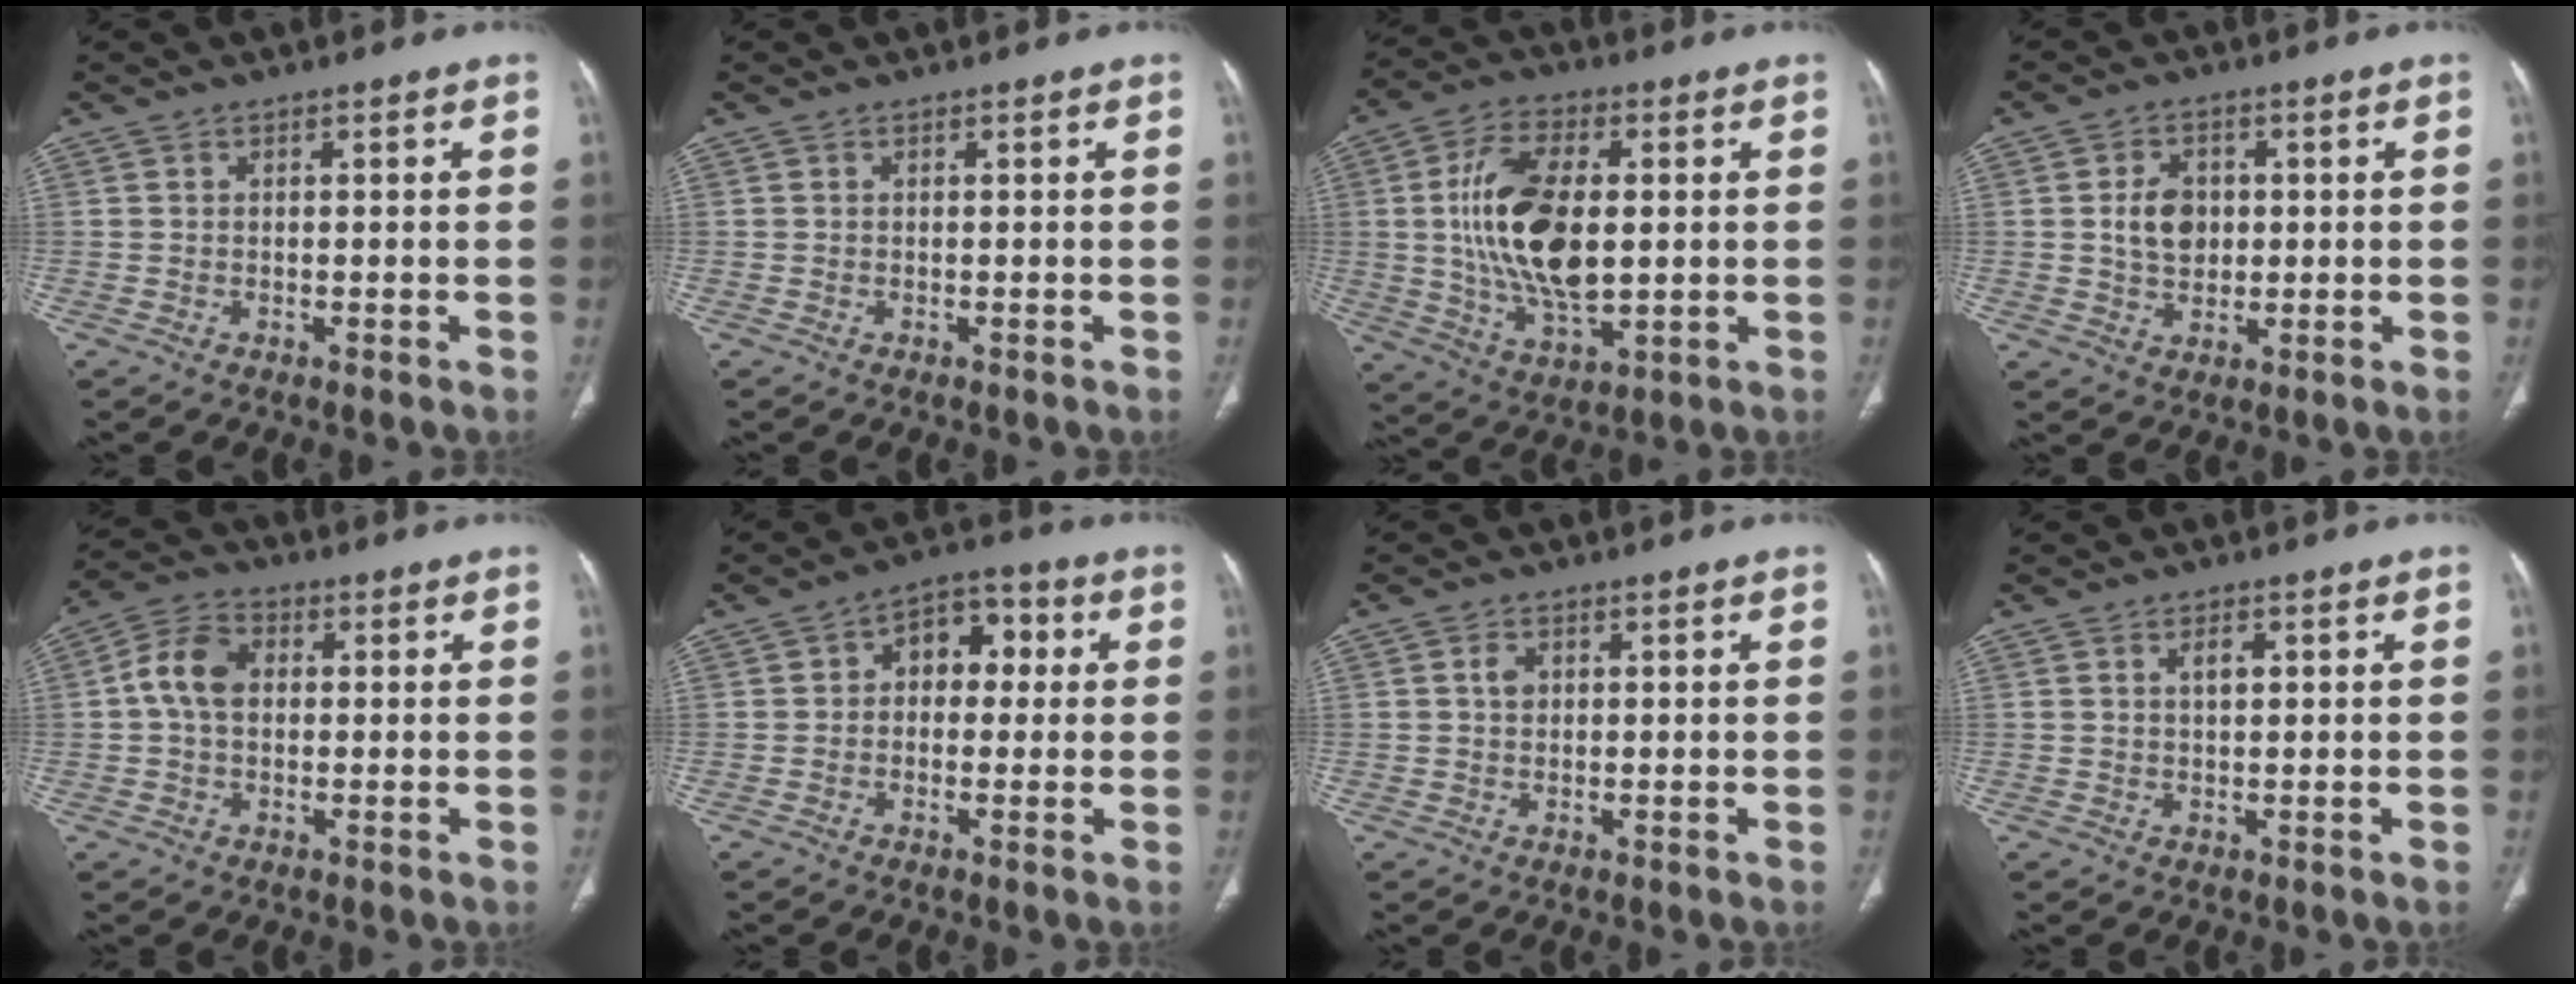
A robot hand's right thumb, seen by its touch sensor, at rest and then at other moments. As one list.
[{"total": 0.0}, {"total": 17.6, "force": [1.3, 9.0, 15.0], "torque": [-0.281, -0.008, 0.030]}, {"total": 6.3, "force": [0.7, 4.7, 4.1], "torque": [-0.055, -0.002, 0.013]}, {"total": 7.5, "force": [0.6, 5.3, 5.2], "torque": [-0.096, 0.020, 0.004]}, {"total": 8.0, "force": [1.2, 5.6, 5.6], "torque": [-0.041, 0.025, 0.009]}, {"total": 2.1, "force": [0.5, 1.5, 1.3], "torque": [-0.019, 0.002, 0.008]}, {"total": 2.3, "force": [0.8, 1.1, 1.8], "torque": [-0.030, -0.001, 0.015]}]